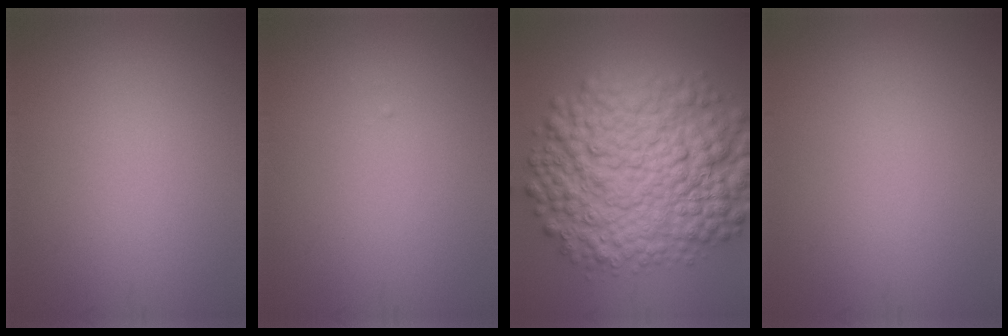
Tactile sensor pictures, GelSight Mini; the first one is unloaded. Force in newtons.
{"total": 0.0}
{"total": 12.5, "press": 12.5, "slide": 0.2}
{"total": 0.0}